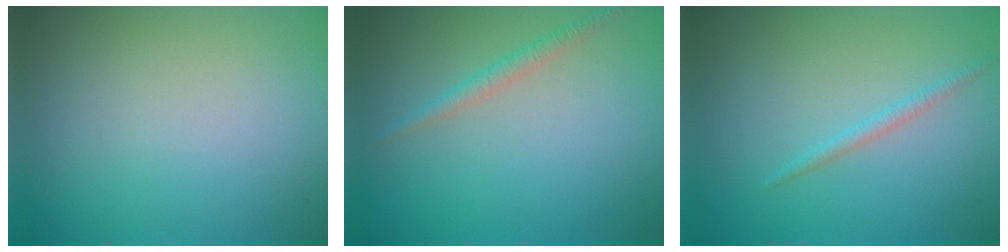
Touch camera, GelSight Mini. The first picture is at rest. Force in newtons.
{"total": 1.4, "press": 1.4, "slide": 0.0}
{"total": 1.0, "press": 1.0, "slide": 0.1}